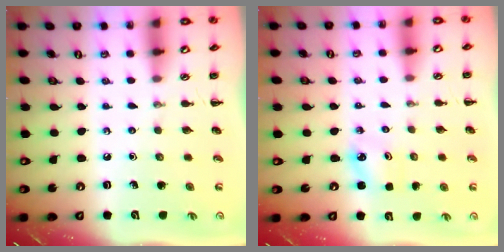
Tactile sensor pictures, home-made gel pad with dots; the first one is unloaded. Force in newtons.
{"total": 2.2, "press": 2.2, "slide": 0.3}